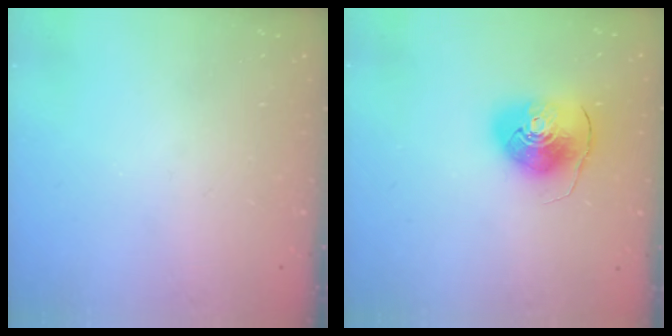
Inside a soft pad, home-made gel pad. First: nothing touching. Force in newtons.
{"total": 10.2, "press": 10.1, "slide": 1.5}